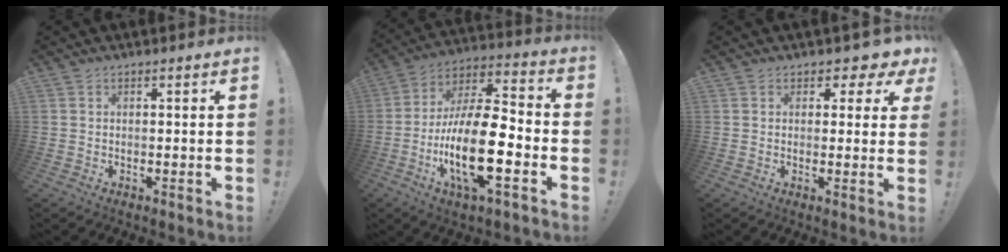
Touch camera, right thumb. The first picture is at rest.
{"total": 21.4, "force": [-6.7, 7.2, 19.0], "torque": [-0.363, 0.027, -0.109]}
{"total": 3.4, "force": [1.9, 2.6, 1.3], "torque": [-0.003, -0.020, 0.029]}